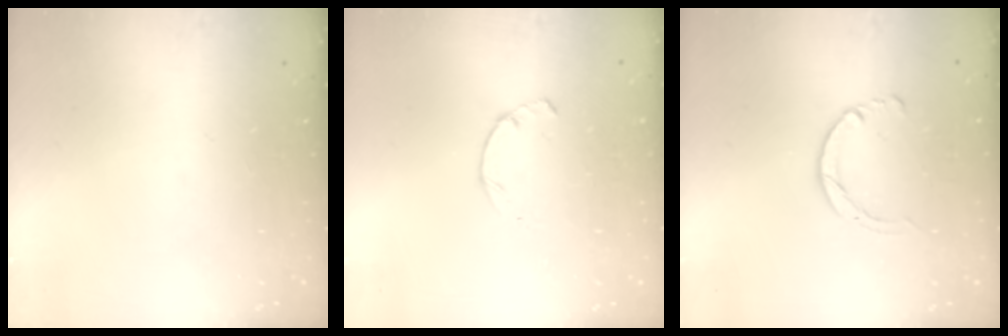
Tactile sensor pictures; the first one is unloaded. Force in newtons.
{"total": 1.7, "press": 1.6, "slide": 0.4}
{"total": 2.9, "press": 2.8, "slide": 0.4}